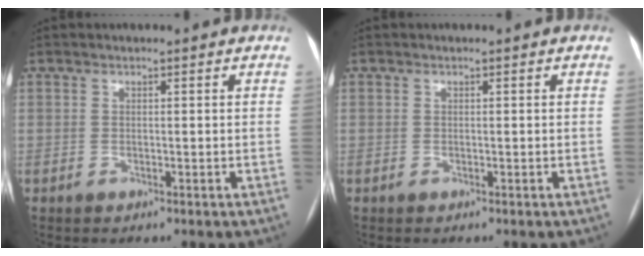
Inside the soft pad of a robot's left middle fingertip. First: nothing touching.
{"total": 0.0}